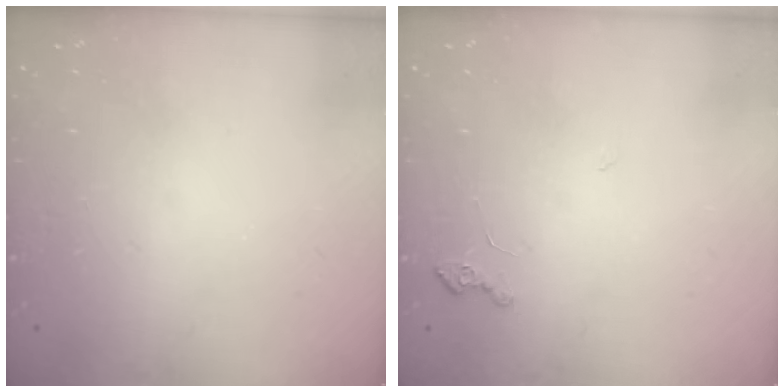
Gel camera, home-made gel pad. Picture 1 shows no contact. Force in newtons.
{"total": 3.4, "press": 3.3, "slide": 0.6}